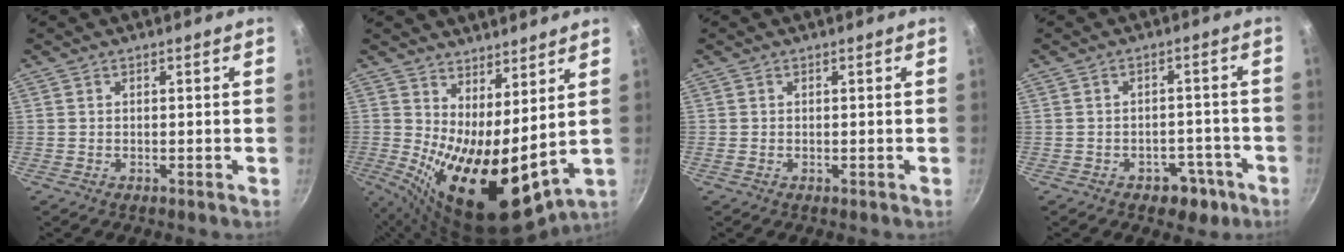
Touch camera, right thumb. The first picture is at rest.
{"total": 15.1, "force": [3.4, 5.8, 13.5], "torque": [-0.196, -0.039, 0.065]}
{"total": 0.0}
{"total": 5.6, "force": [-3.0, 4.0, 2.5], "torque": [-0.001, 0.033, -0.022]}